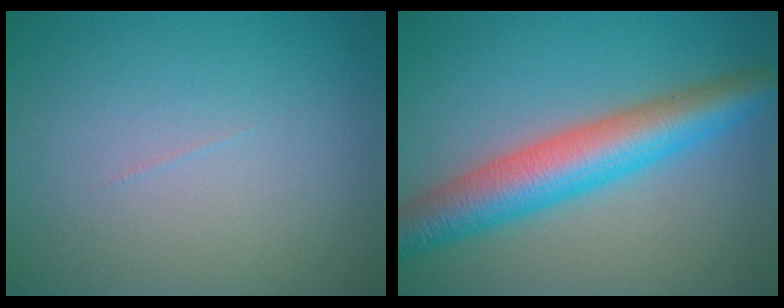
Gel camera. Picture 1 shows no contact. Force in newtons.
{"total": 7.5, "press": 7.5, "slide": 0.1}